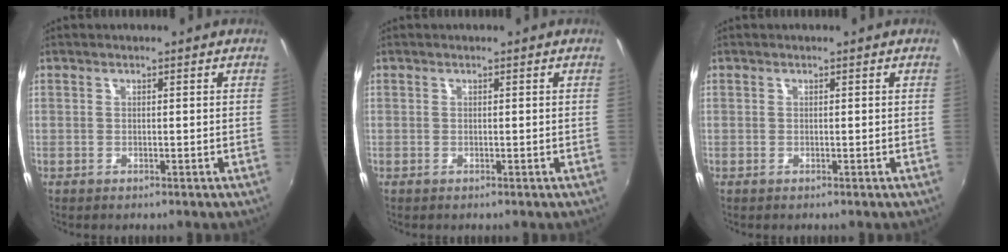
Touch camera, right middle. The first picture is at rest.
{"total": 0.0}
{"total": 0.0}